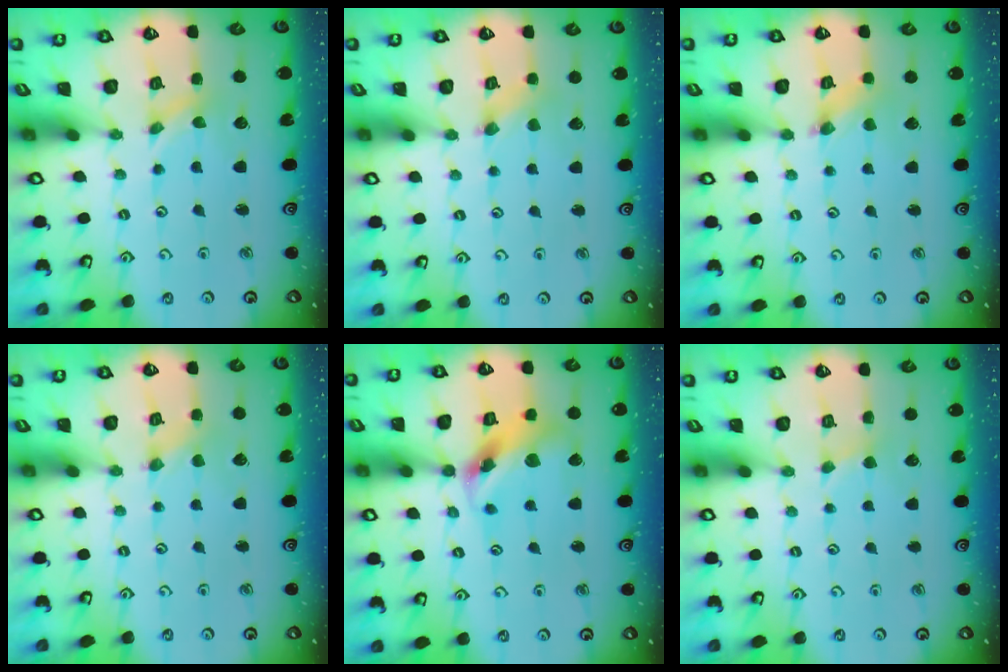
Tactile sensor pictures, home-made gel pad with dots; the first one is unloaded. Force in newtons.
{"total": 0.6, "press": 0.6, "slide": 0.2}
{"total": 1.3, "press": 1.3, "slide": 0.2}
{"total": 0.0}
{"total": 13.5, "press": 13.3, "slide": 1.8}
{"total": 1.1, "press": 1.1, "slide": 0.3}